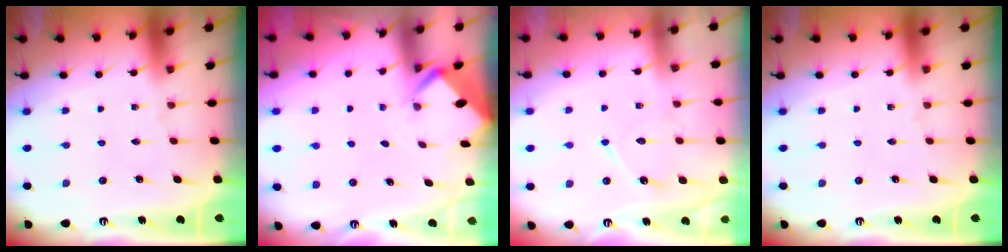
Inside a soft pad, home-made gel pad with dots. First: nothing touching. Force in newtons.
{"total": 2.2, "press": 2.2, "slide": 0.2}
{"total": 9.3, "press": 9.3, "slide": 0.8}
{"total": 0.0}